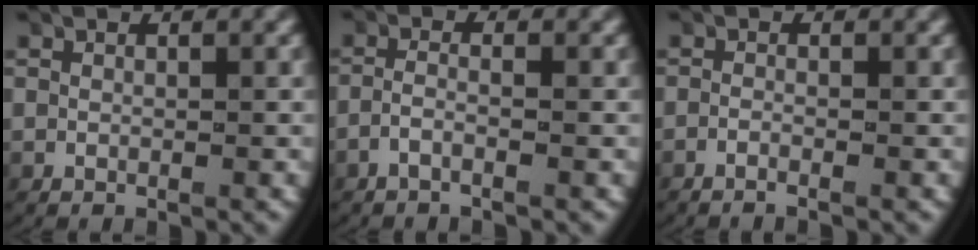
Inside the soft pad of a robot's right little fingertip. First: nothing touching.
{"total": 1.8, "force": [-1.3, 0.0, 1.3], "torque": [-0.041, -0.009, -0.020]}
{"total": 1.6, "force": [-1.4, 0.1, 0.6], "torque": [-0.027, -0.005, -0.025]}